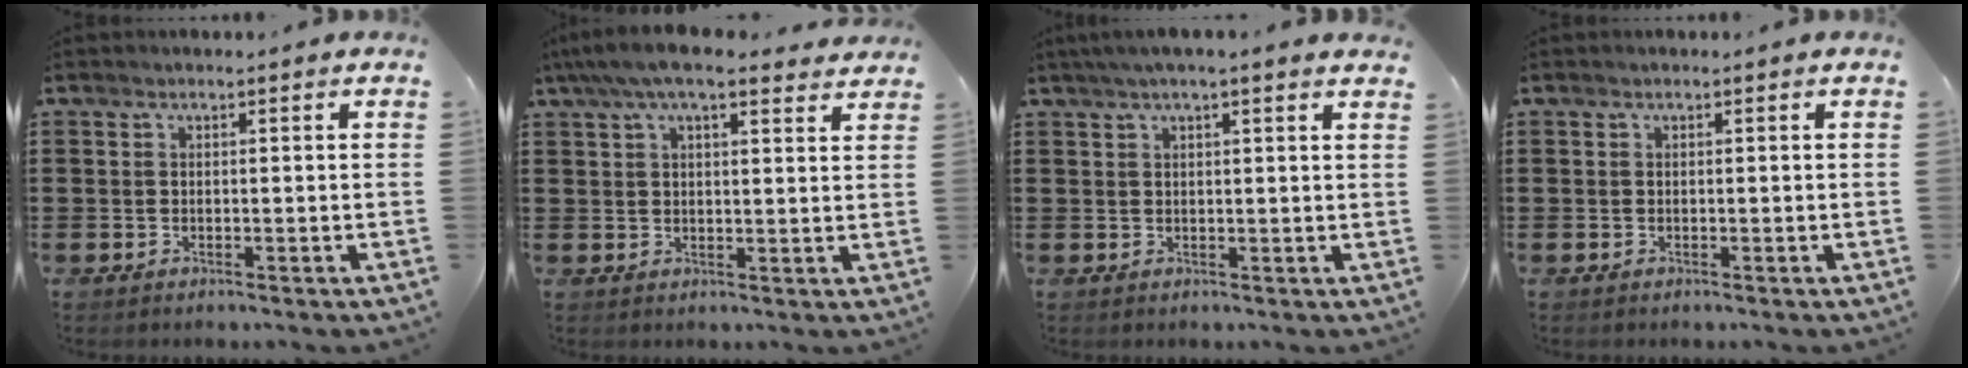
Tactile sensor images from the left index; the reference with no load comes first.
{"total": 6.5, "force": [4.9, 1.5, 3.9], "torque": [-0.087, -0.004, 0.089]}
{"total": 2.5, "force": [1.8, 0.2, 1.7], "torque": [-0.036, 0.004, 0.032]}
{"total": 0.0}